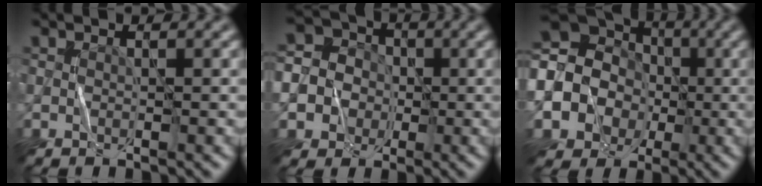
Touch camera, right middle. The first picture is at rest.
{"total": 9.2, "force": [-2.0, 8.6, 2.7], "torque": [-0.085, 0.009, -0.061]}
{"total": 15.9, "force": [-1.8, 15.0, 5.0], "torque": [-0.148, 0.012, -0.067]}